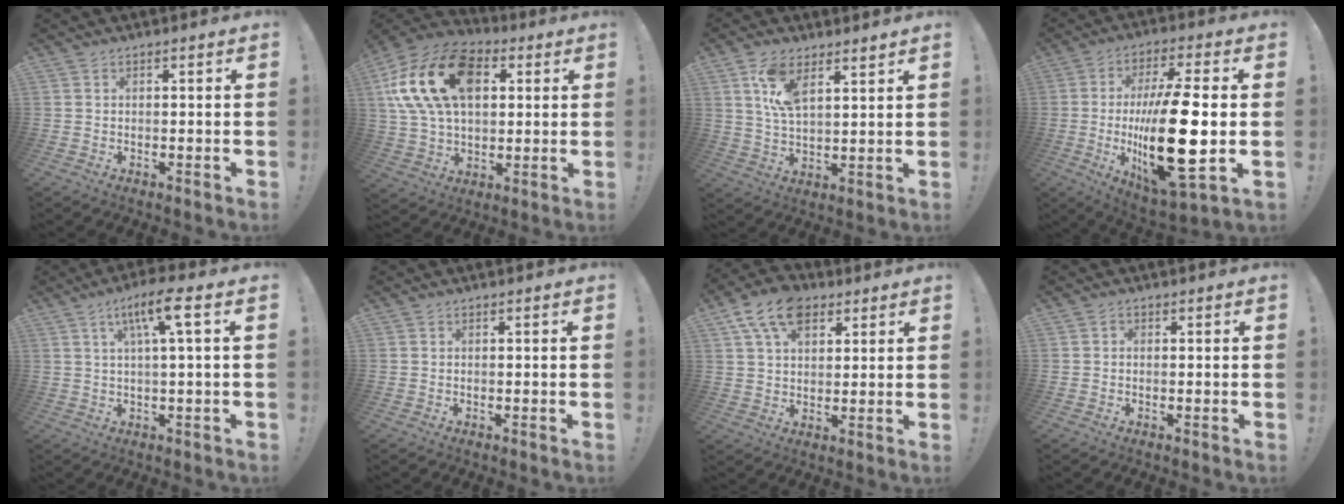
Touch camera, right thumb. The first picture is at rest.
{"total": 23.1, "force": [7.1, 15.4, 15.8], "torque": [-0.295, -0.012, 0.130]}
{"total": 9.4, "force": [5.7, 4.0, 6.3], "torque": [-0.118, -0.015, 0.105]}
{"total": 24.5, "force": [-1.9, 7.5, 23.2], "torque": [-0.435, -0.019, -0.033]}
{"total": 8.9, "force": [2.8, 0.9, 8.3], "torque": [-0.142, 0.000, 0.040]}
{"total": 0.0}
{"total": 12.4, "force": [6.3, 8.1, 7.1], "torque": [-0.118, -0.014, 0.118]}
{"total": 0.6, "force": [-0.3, 0.4, 0.3], "torque": [-0.011, 0.004, -0.004]}